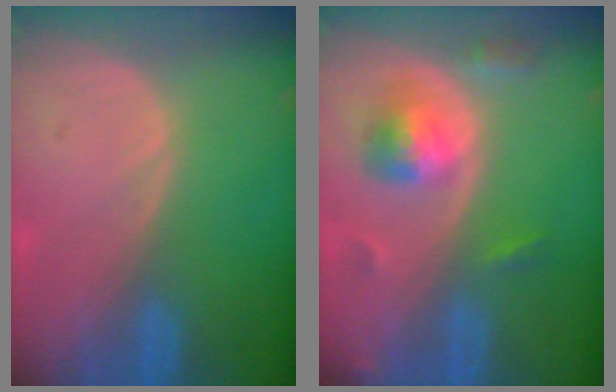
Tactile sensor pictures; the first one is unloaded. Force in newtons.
{"total": 5.6, "press": 5.2, "slide": 2.0}